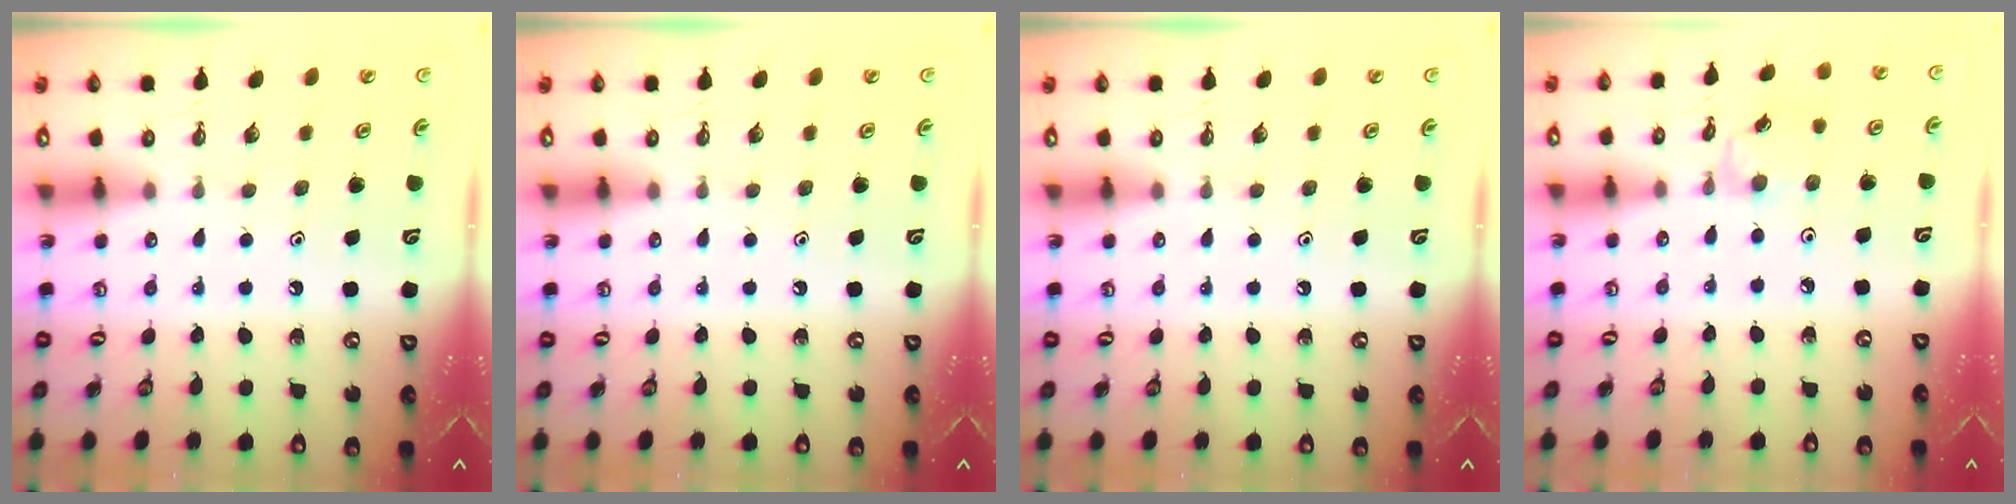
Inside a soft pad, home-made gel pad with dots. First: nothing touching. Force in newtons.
{"total": 0.0}
{"total": 0.0}
{"total": 3.1, "press": 3.1, "slide": 0.4}